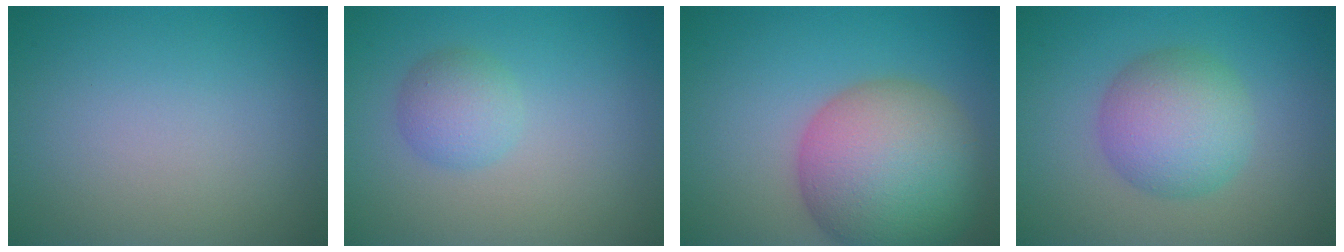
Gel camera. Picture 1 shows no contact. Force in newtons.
{"total": 2.4, "press": 2.4, "slide": 0.1}
{"total": 11.6, "press": 11.6, "slide": 0.6}
{"total": 5.6, "press": 5.6, "slide": 0.1}